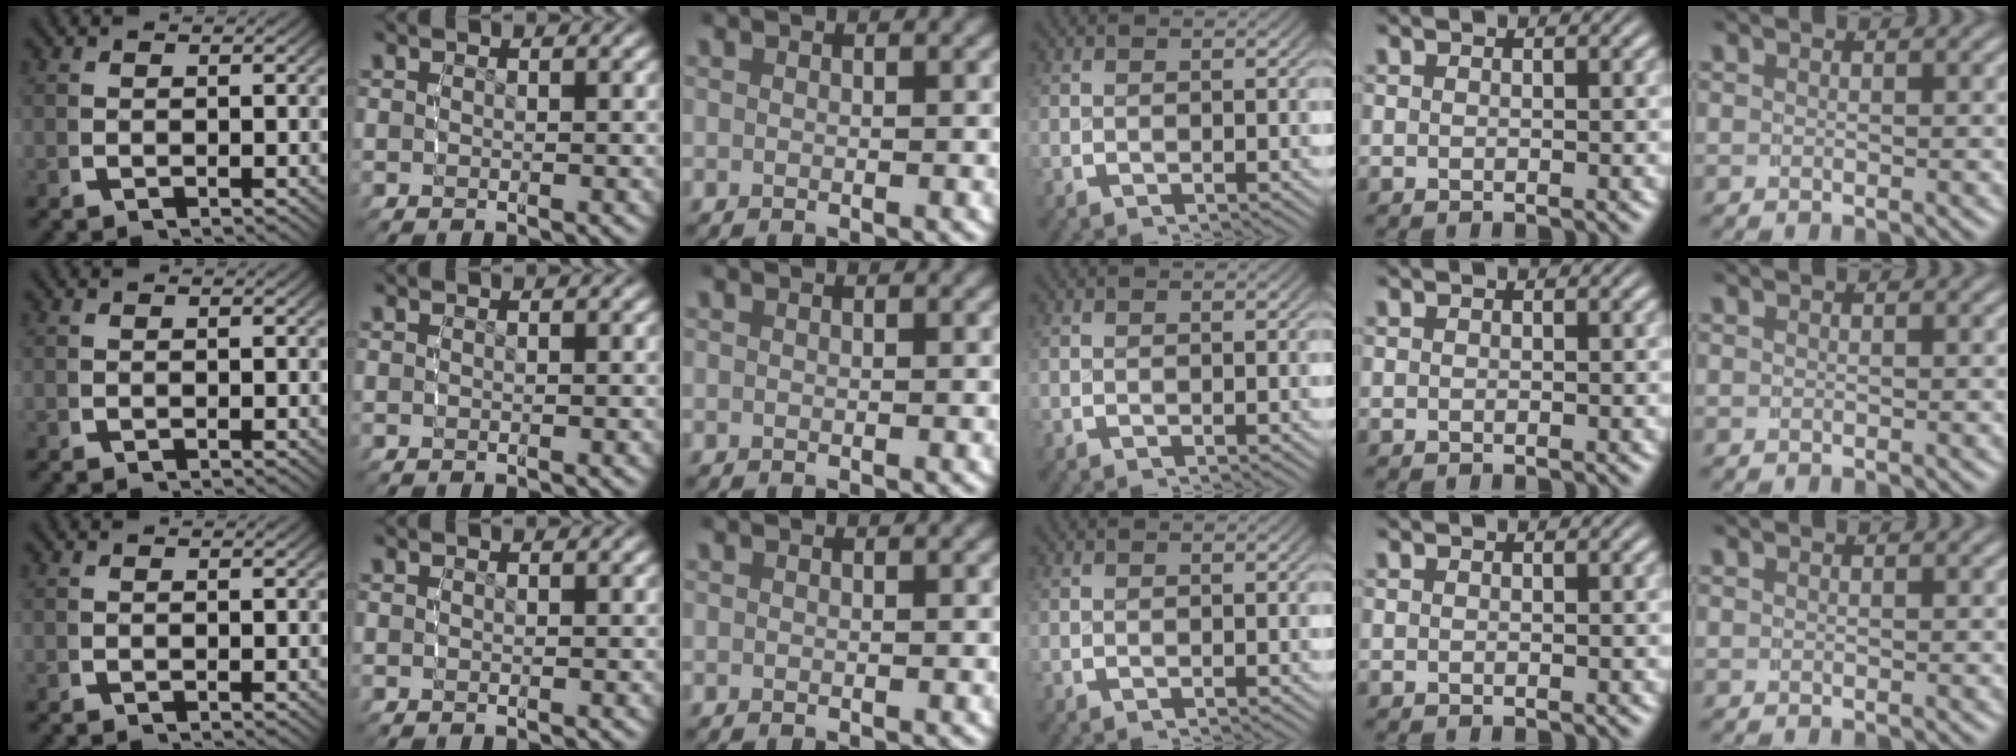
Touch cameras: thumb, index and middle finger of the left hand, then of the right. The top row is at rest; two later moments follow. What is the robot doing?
{"motion": "reach", "object": "shoes"}